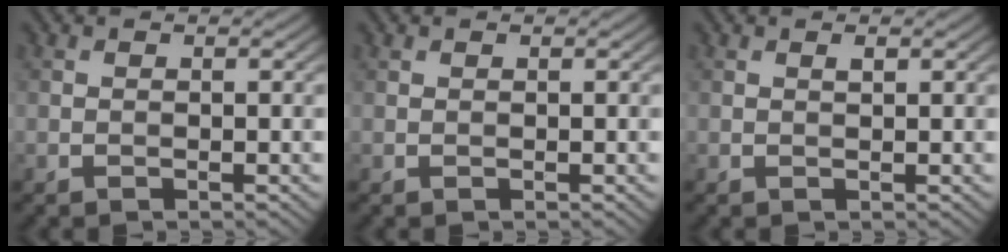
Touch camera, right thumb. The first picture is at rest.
{"total": 0.0}
{"total": 0.6, "force": [0.3, 0.1, 0.4], "torque": [-0.008, 0.000, 0.005]}